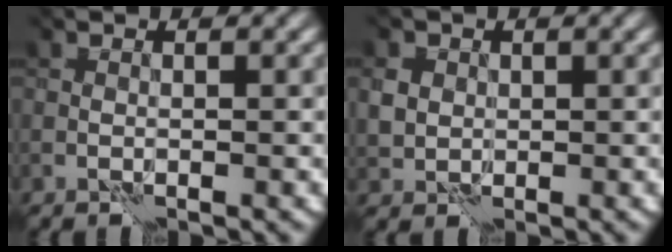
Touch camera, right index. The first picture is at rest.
{"total": 1.8, "force": [0.8, 1.6, 0.1], "torque": [-0.010, 0.004, 0.012]}